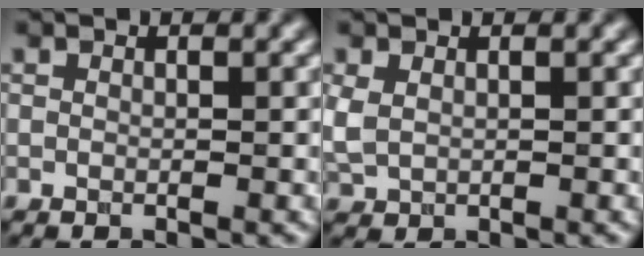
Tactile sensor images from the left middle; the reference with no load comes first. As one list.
[{"total": 1.9, "force": [0.3, 1.4, 1.3], "torque": [-0.040, 0.000, 0.010]}]